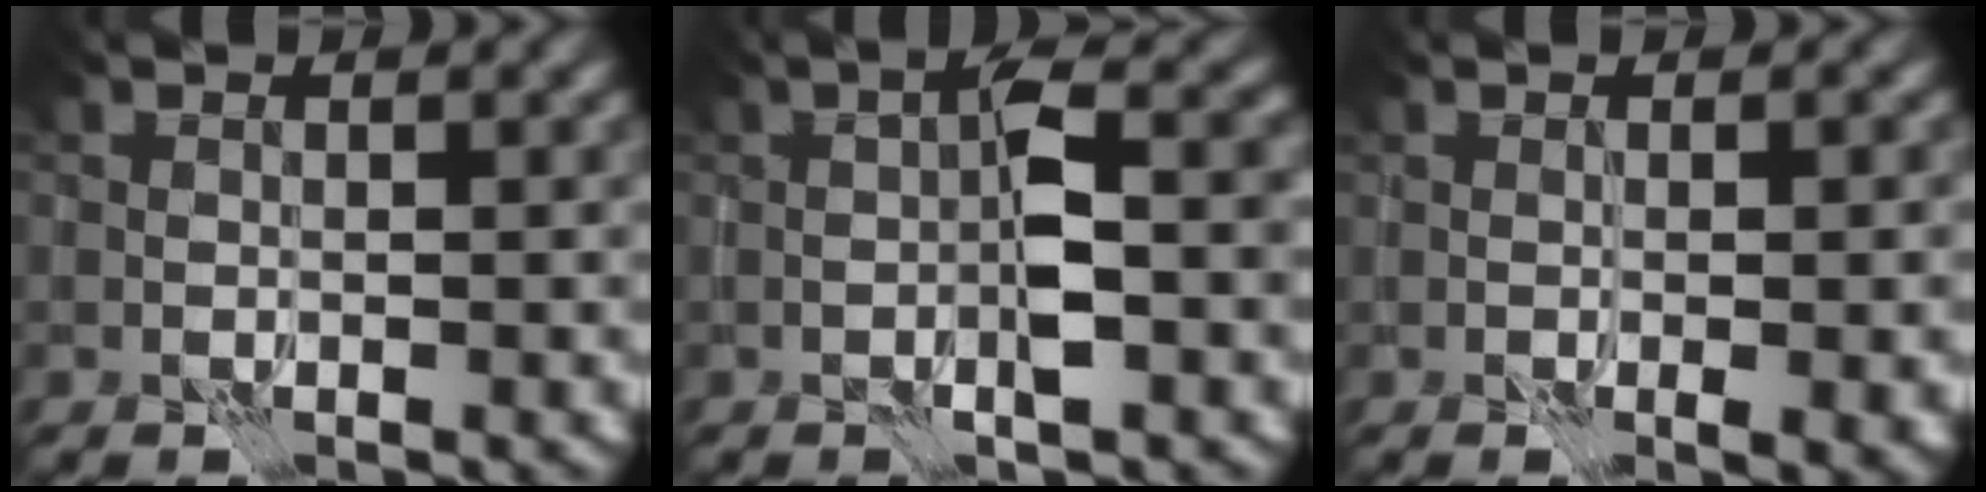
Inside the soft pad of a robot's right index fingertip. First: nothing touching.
{"total": 3.9, "force": [-0.5, 0.8, 3.7], "torque": [-0.069, 0.009, -0.013]}
{"total": 2.9, "force": [-0.7, 0.6, 2.7], "torque": [-0.044, -0.007, -0.008]}